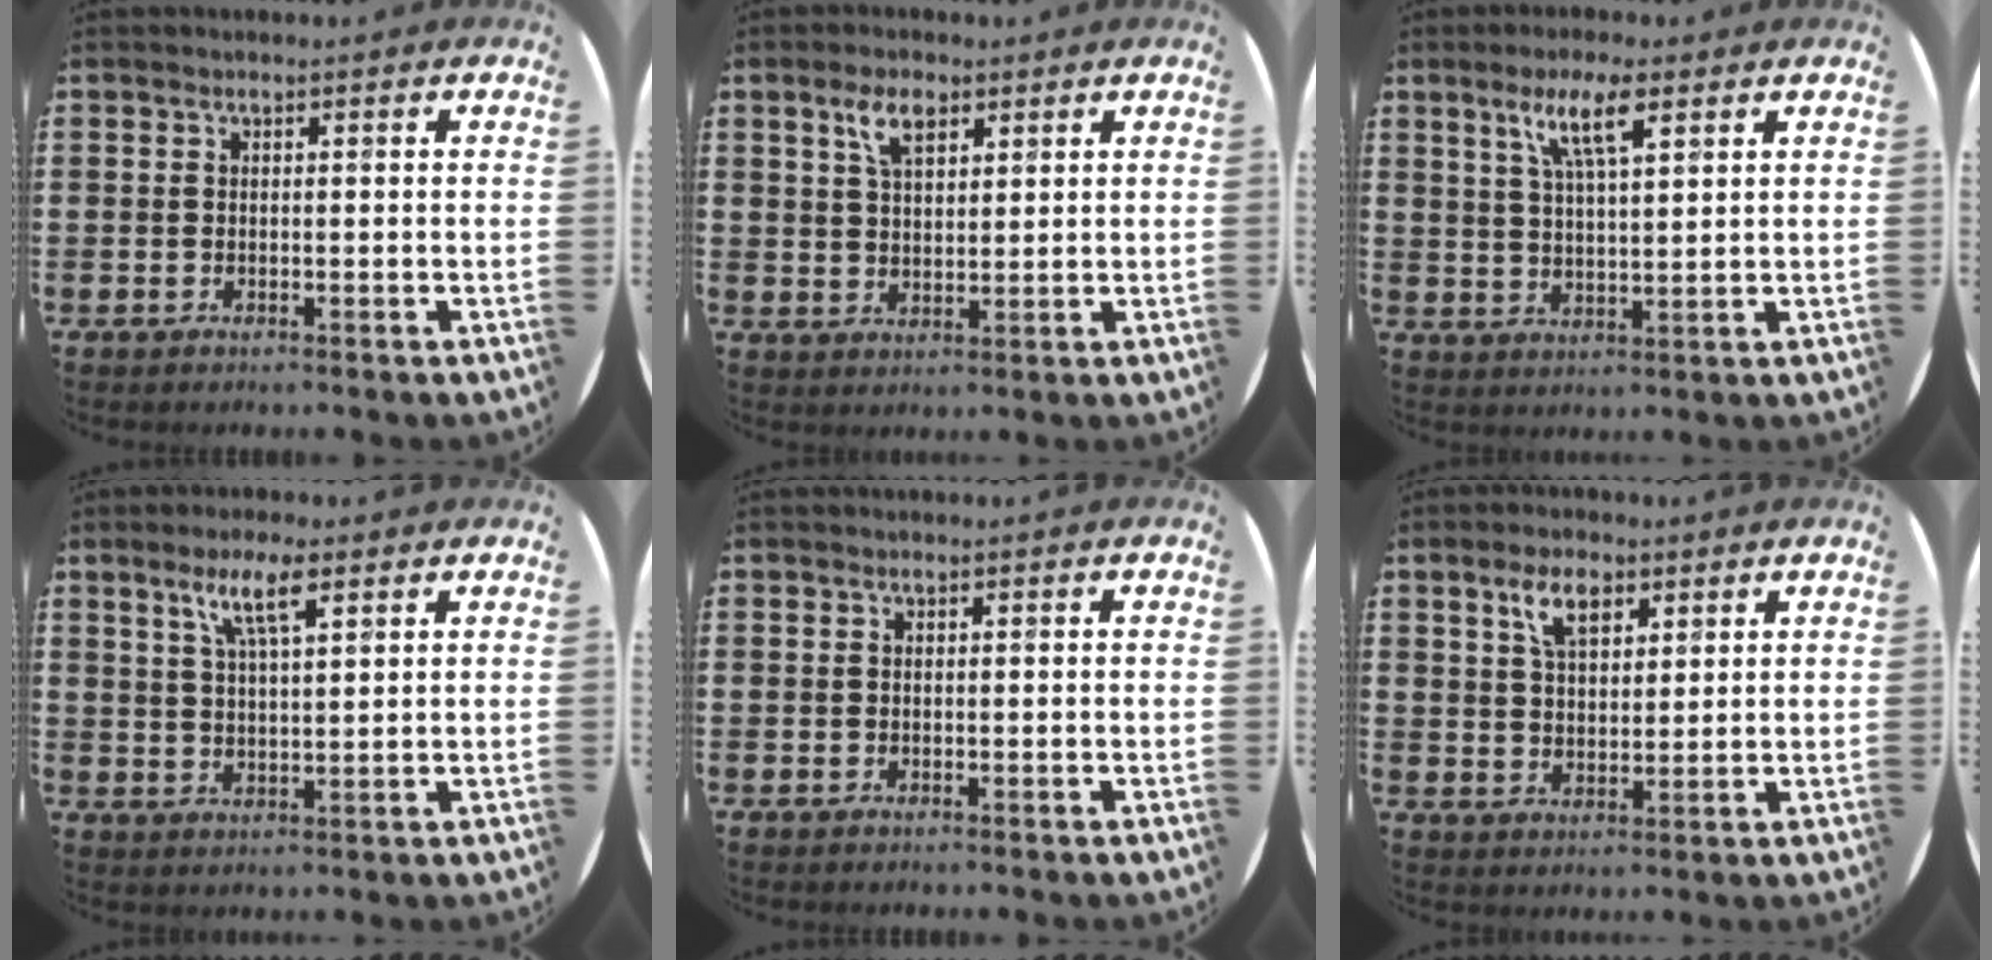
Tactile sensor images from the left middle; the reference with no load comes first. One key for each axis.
{"total": 4.5, "fx": 2.8, "fy": 2.1, "fz": 2.8, "tx": -0.055, "ty": 0.005, "tz": 0.049}
{"total": 6.7, "fx": 4.0, "fy": 1.6, "fz": 5.2, "tx": -0.106, "ty": 0.006, "tz": 0.067}
{"total": 6.0, "fx": 3.7, "fy": 1.4, "fz": 4.6, "tx": -0.084, "ty": 0.004, "tz": 0.059}
{"total": 0.0}
{"total": 5.1, "fx": 3.1, "fy": 2.6, "fz": 3.2, "tx": -0.057, "ty": 0.003, "tz": 0.052}